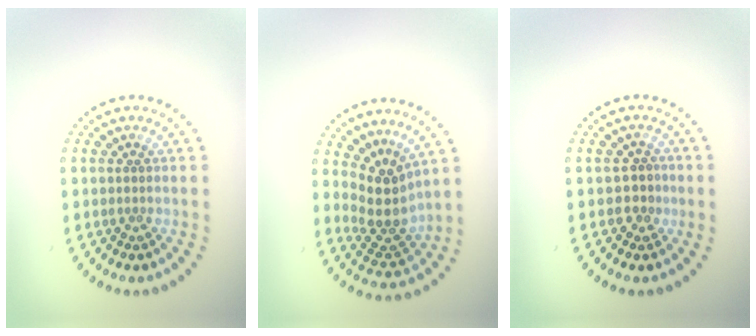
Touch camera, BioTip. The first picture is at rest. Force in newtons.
{"total": 3.9, "press": 2.8, "slide": 2.7}
{"total": 1.7, "press": 1.5, "slide": 0.8}